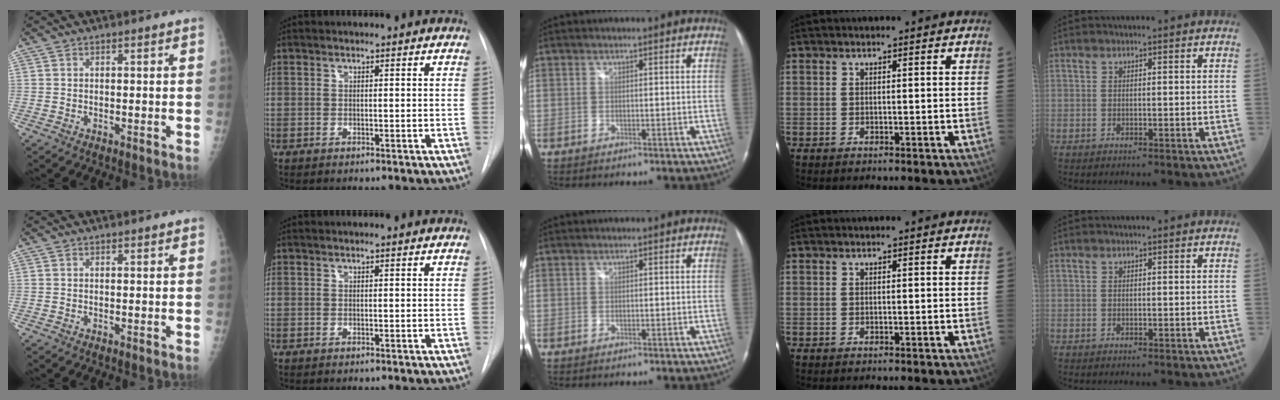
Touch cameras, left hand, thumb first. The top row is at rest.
{"thumb": {"total": 0.6, "force": [0.5, 0.2, 0.2], "torque": [-0.003, -0.001, 0.006]}, "index": {"total": 0.7, "force": [0.6, -0.1, 0.3], "torque": [-0.009, 0.003, 0.008]}}